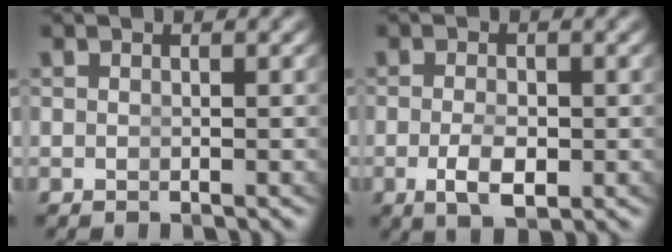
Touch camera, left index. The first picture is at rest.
{"total": 3.4, "force": [-1.3, 1.4, 2.8], "torque": [-0.055, -0.024, -0.010]}